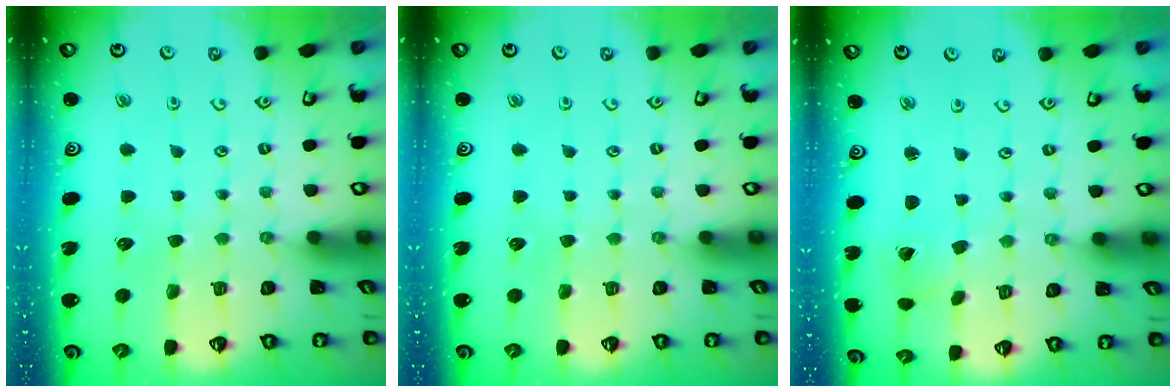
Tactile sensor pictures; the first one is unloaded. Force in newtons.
{"total": 0.0}
{"total": 1.7, "press": 1.7, "slide": 0.1}